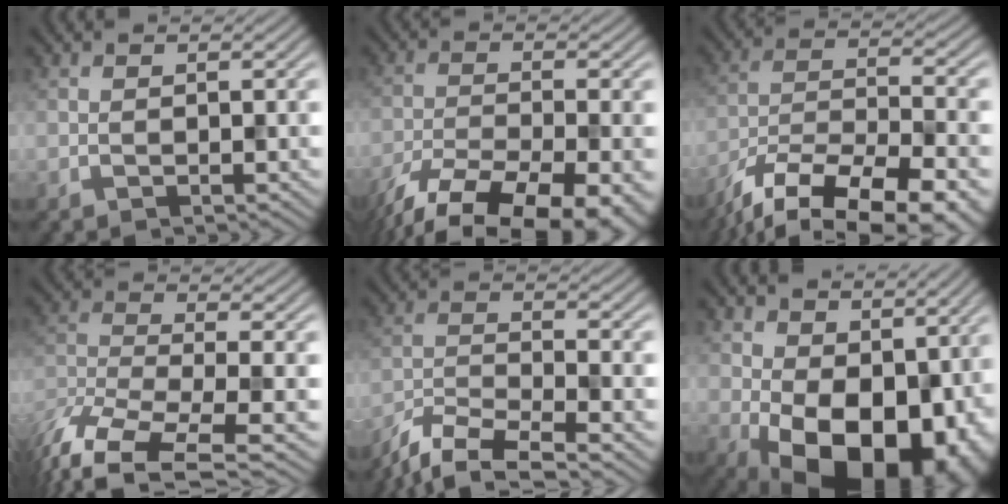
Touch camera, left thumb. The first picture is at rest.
{"total": 15.0, "force": [-10.7, 5.2, 9.1], "torque": [-0.184, -0.052, -0.146]}
{"total": 17.3, "force": [-13.2, 5.7, 9.6], "torque": [-0.178, -0.041, -0.197]}
{"total": 11.6, "force": [-8.0, 3.6, 7.6], "torque": [-0.178, -0.024, -0.148]}
{"total": 8.5, "force": [-6.7, 2.0, 4.9], "torque": [-0.106, -0.010, -0.135]}
{"total": 16.2, "force": [-0.6, 10.6, 12.2], "torque": [-0.183, -0.042, 0.010]}